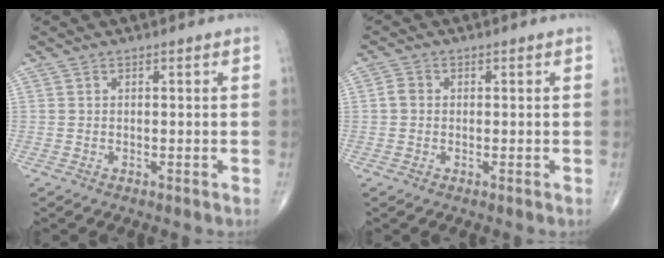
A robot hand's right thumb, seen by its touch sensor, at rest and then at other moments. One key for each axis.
{"total": 1.9, "fx": -0.1, "fy": 1.6, "fz": 1.0, "tx": -0.015, "ty": 0.006, "tz": -0.004}